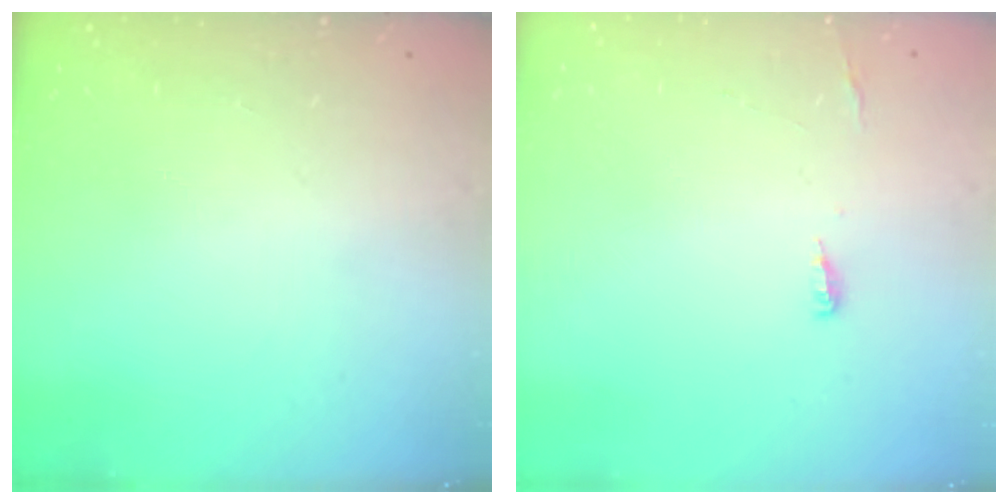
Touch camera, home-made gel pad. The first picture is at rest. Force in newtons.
{"total": 3.7, "press": 3.5, "slide": 1.2}